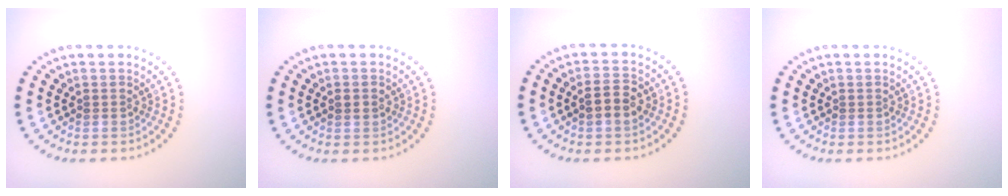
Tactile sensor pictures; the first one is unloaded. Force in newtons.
{"total": 1.1, "press": 1.1, "slide": 0.2}
{"total": 2.3, "press": 2.3, "slide": 0.4}
{"total": 0.0}